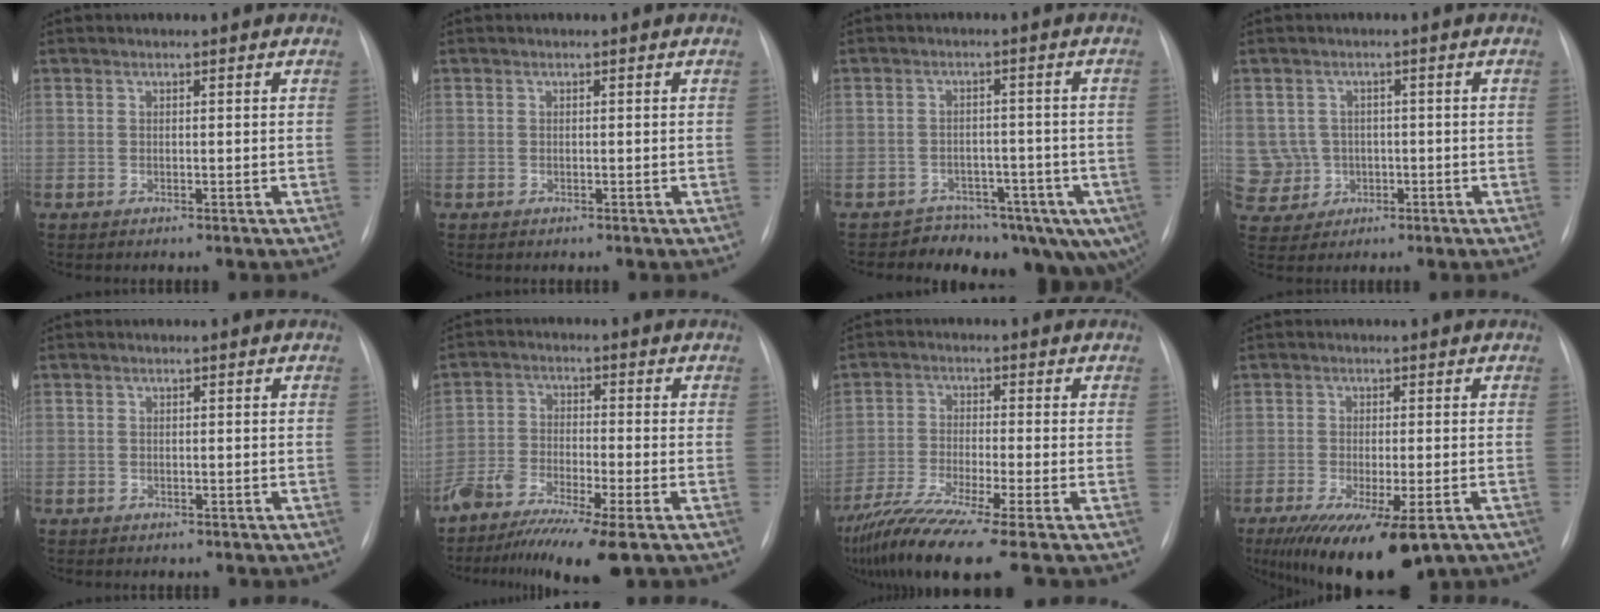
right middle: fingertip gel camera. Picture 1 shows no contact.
{"total": 0.0}
{"total": 10.4, "force": [-7.3, 6.4, 3.8], "torque": [-0.030, 0.027, -0.090]}
{"total": 5.9, "force": [-0.4, 5.9, 0.2], "torque": [-0.007, 0.014, 0.002]}
{"total": 1.3, "force": [-0.9, 1.0, 0.2], "torque": [-0.009, 0.002, -0.011]}
{"total": 9.2, "force": [-6.8, 0.7, 6.2], "torque": [-0.121, -0.022, -0.125]}
{"total": 11.8, "force": [-8.8, -0.9, 7.7], "torque": [-0.142, -0.038, -0.153]}
{"total": 15.0, "force": [-9.9, 4.0, 10.6], "torque": [-0.156, -0.031, -0.149]}